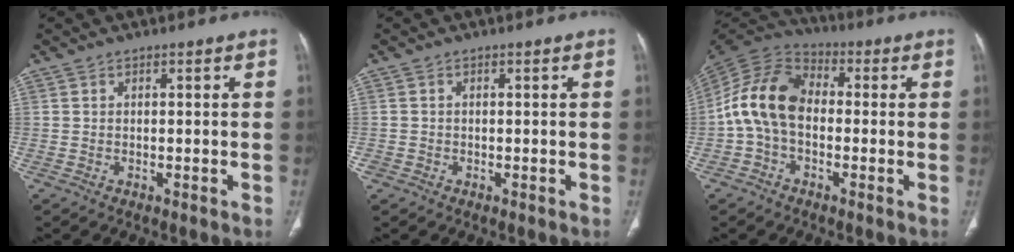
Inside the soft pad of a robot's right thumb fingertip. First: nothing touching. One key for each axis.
{"total": 1.0, "fx": -0.4, "fy": 0.9, "fz": 0.1, "tx": -0.001, "ty": 0.004, "tz": -0.010}
{"total": 12.7, "fx": -1.0, "fy": 8.7, "fz": 9.2, "tx": -0.169, "ty": 0.033, "tz": -0.032}